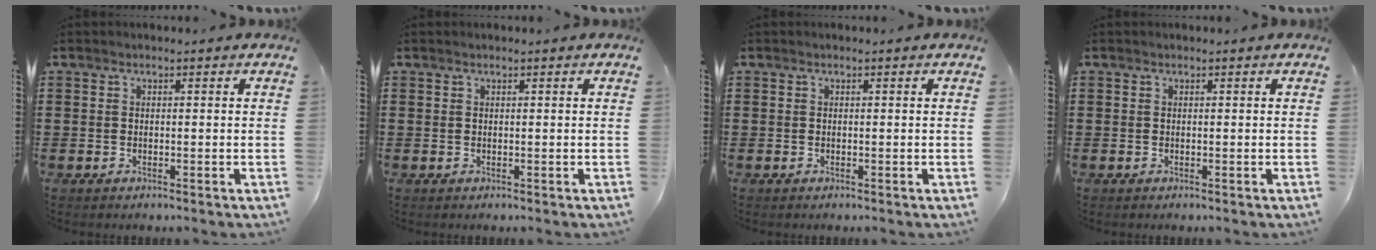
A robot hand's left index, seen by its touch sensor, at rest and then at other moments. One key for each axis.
{"total": 0.0}
{"total": 0.0}
{"total": 0.0}